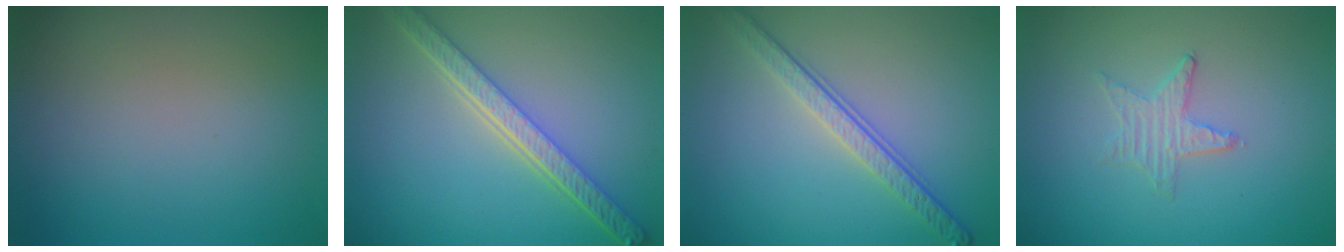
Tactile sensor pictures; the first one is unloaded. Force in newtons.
{"total": 5.3, "press": 4.1, "slide": 3.4}
{"total": 4.2, "press": 3.0, "slide": 2.9}
{"total": 0.9, "press": 0.9, "slide": 0.2}